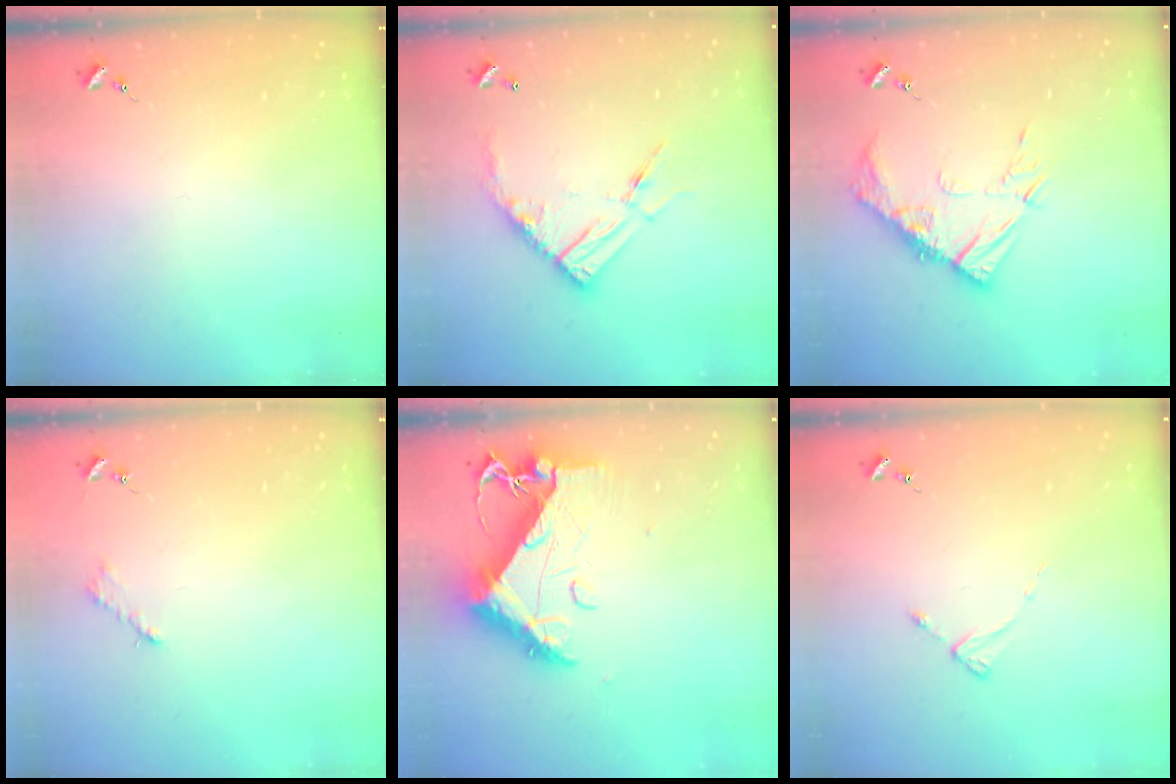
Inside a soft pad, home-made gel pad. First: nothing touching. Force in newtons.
{"total": 14.1, "press": 14.0, "slide": 1.4}
{"total": 12.2, "press": 12.1, "slide": 0.9}
{"total": 2.6, "press": 2.6, "slide": 0.4}
{"total": 13.1, "press": 13.1, "slide": 1.4}
{"total": 1.9, "press": 1.8, "slide": 0.3}